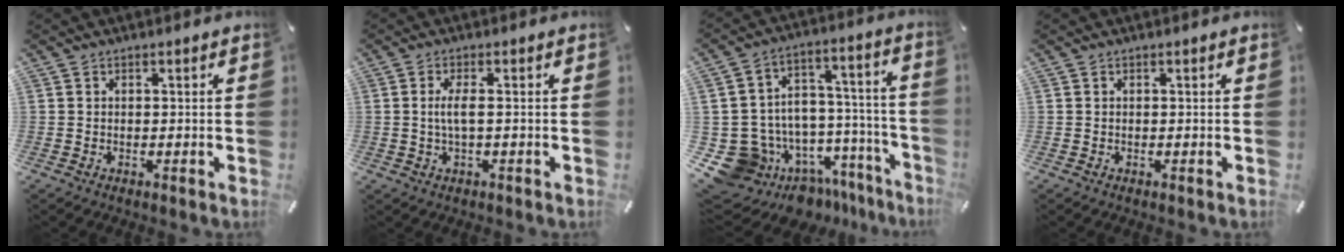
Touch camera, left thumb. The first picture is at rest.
{"total": 4.3, "force": [0.1, 1.2, 4.1], "torque": [-0.083, -0.001, -0.002]}
{"total": 13.4, "force": [-8.6, 9.9, 3.0], "torque": [-0.032, 0.020, -0.118]}
{"total": 0.0}